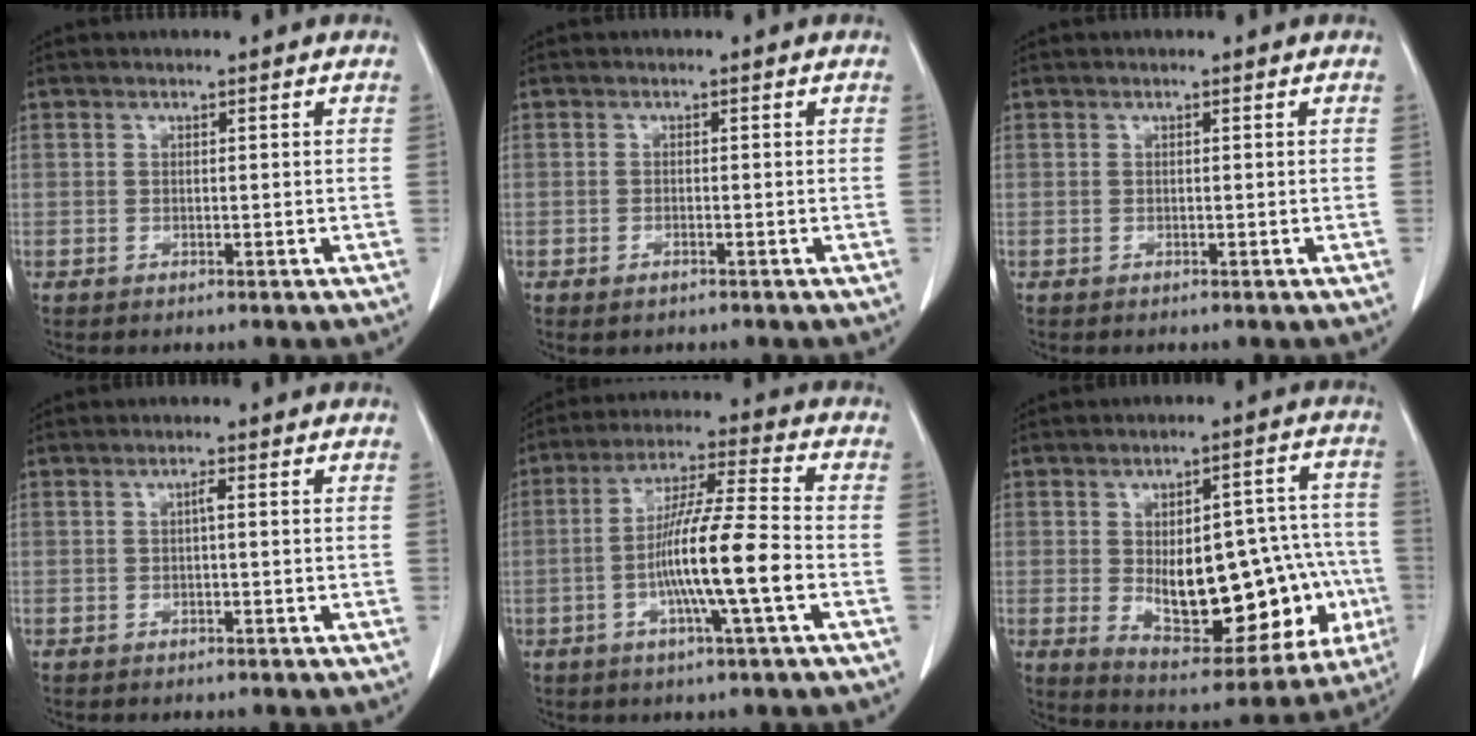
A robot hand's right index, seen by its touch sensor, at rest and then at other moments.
{"total": 1.1, "force": [-0.7, 0.5, 0.7], "torque": [-0.015, -0.001, -0.007]}
{"total": 0.0}
{"total": 1.0, "force": [0.0, 0.2, 1.0], "torque": [-0.017, 0.003, 0.001]}
{"total": 12.2, "force": [-2.9, -0.3, 11.8], "torque": [-0.215, -0.001, -0.062]}
{"total": 21.8, "force": [-3.8, 10.0, 18.9], "torque": [-0.224, 0.032, -0.022]}